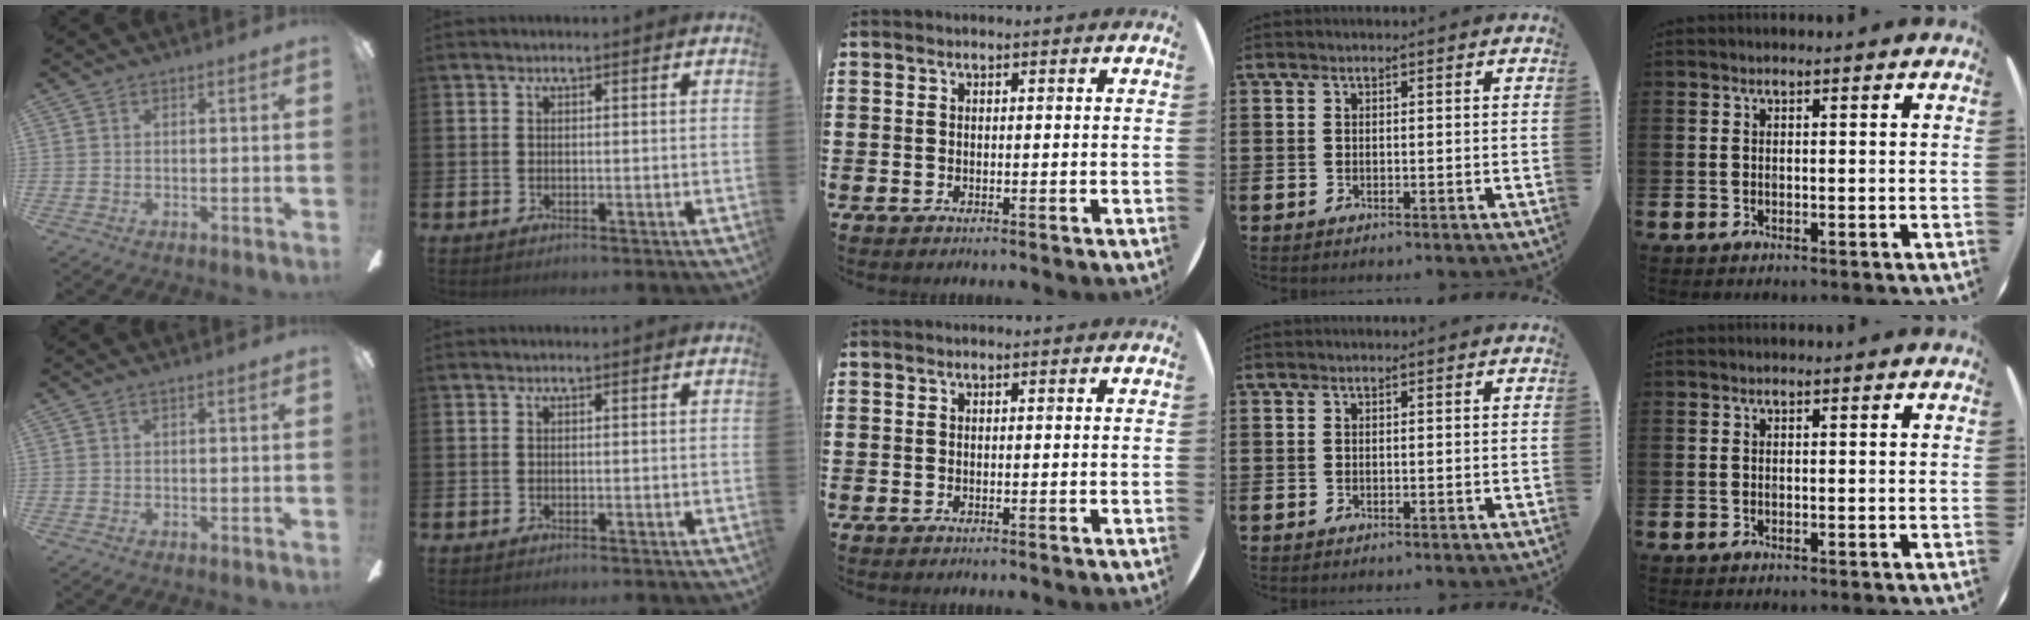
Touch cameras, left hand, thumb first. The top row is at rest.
{}